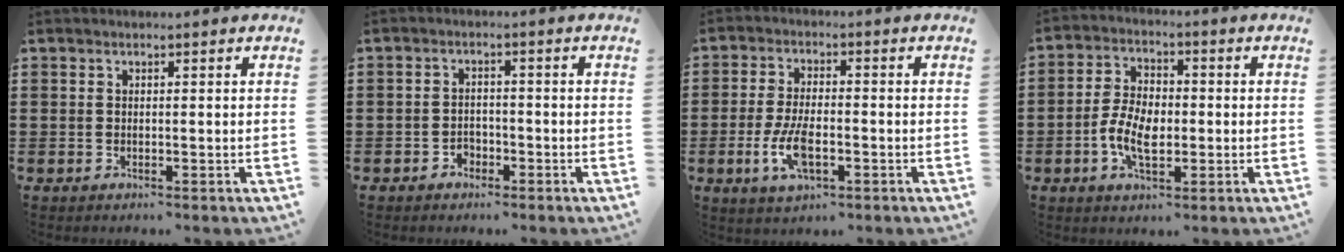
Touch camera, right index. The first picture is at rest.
{"total": 2.0, "force": [-1.4, 1.3, 0.5], "torque": [-0.016, -0.002, -0.031]}
{"total": 6.7, "force": [-2.2, 2.7, 5.7], "torque": [-0.129, -0.007, -0.043]}
{"total": 7.0, "force": [-1.7, 3.8, 5.6], "torque": [-0.126, 0.004, -0.036]}